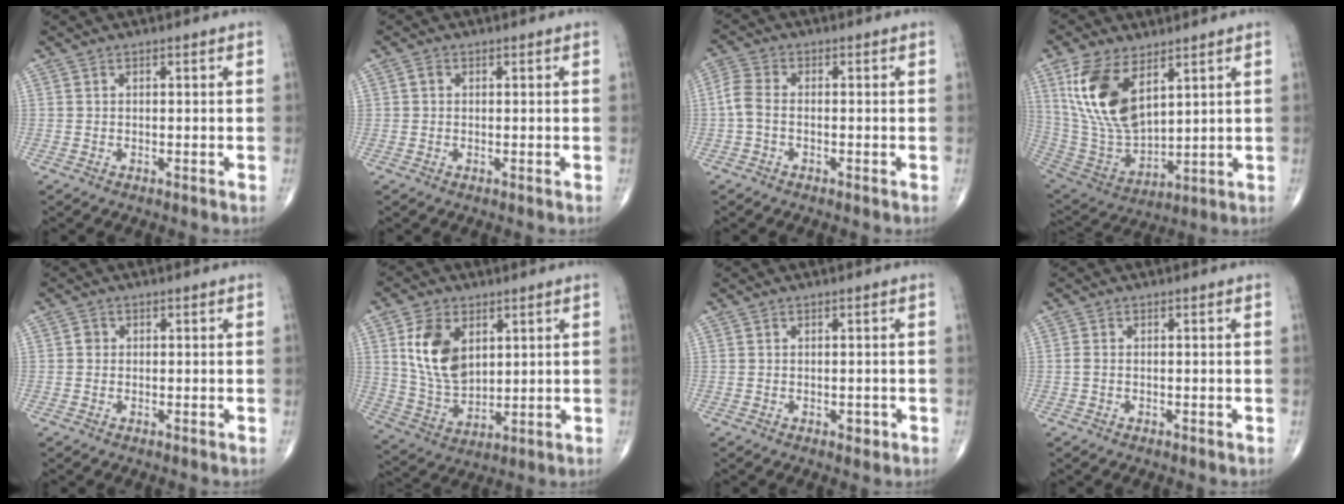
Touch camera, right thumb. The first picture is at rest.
{"total": 1.0, "force": [0.1, 0.9, 0.5], "torque": [-0.007, 0.003, 0.001]}
{"total": 3.9, "force": [-0.8, 2.4, 3.0], "torque": [-0.073, 0.012, -0.026]}
{"total": 16.7, "force": [7.4, 8.5, 12.4], "torque": [-0.235, -0.030, 0.158]}
{"total": 1.1, "force": [0.0, 1.0, 0.4], "torque": [-0.002, 0.002, -0.001]}
{"total": 12.2, "force": [3.9, 7.8, 8.5], "torque": [-0.143, -0.021, 0.083]}
{"total": 1.2, "force": [-0.4, 0.8, 0.7], "torque": [-0.003, 0.000, -0.004]}
{"total": 0.9, "force": [-0.1, 0.6, 0.6], "torque": [-0.018, -0.001, -0.005]}